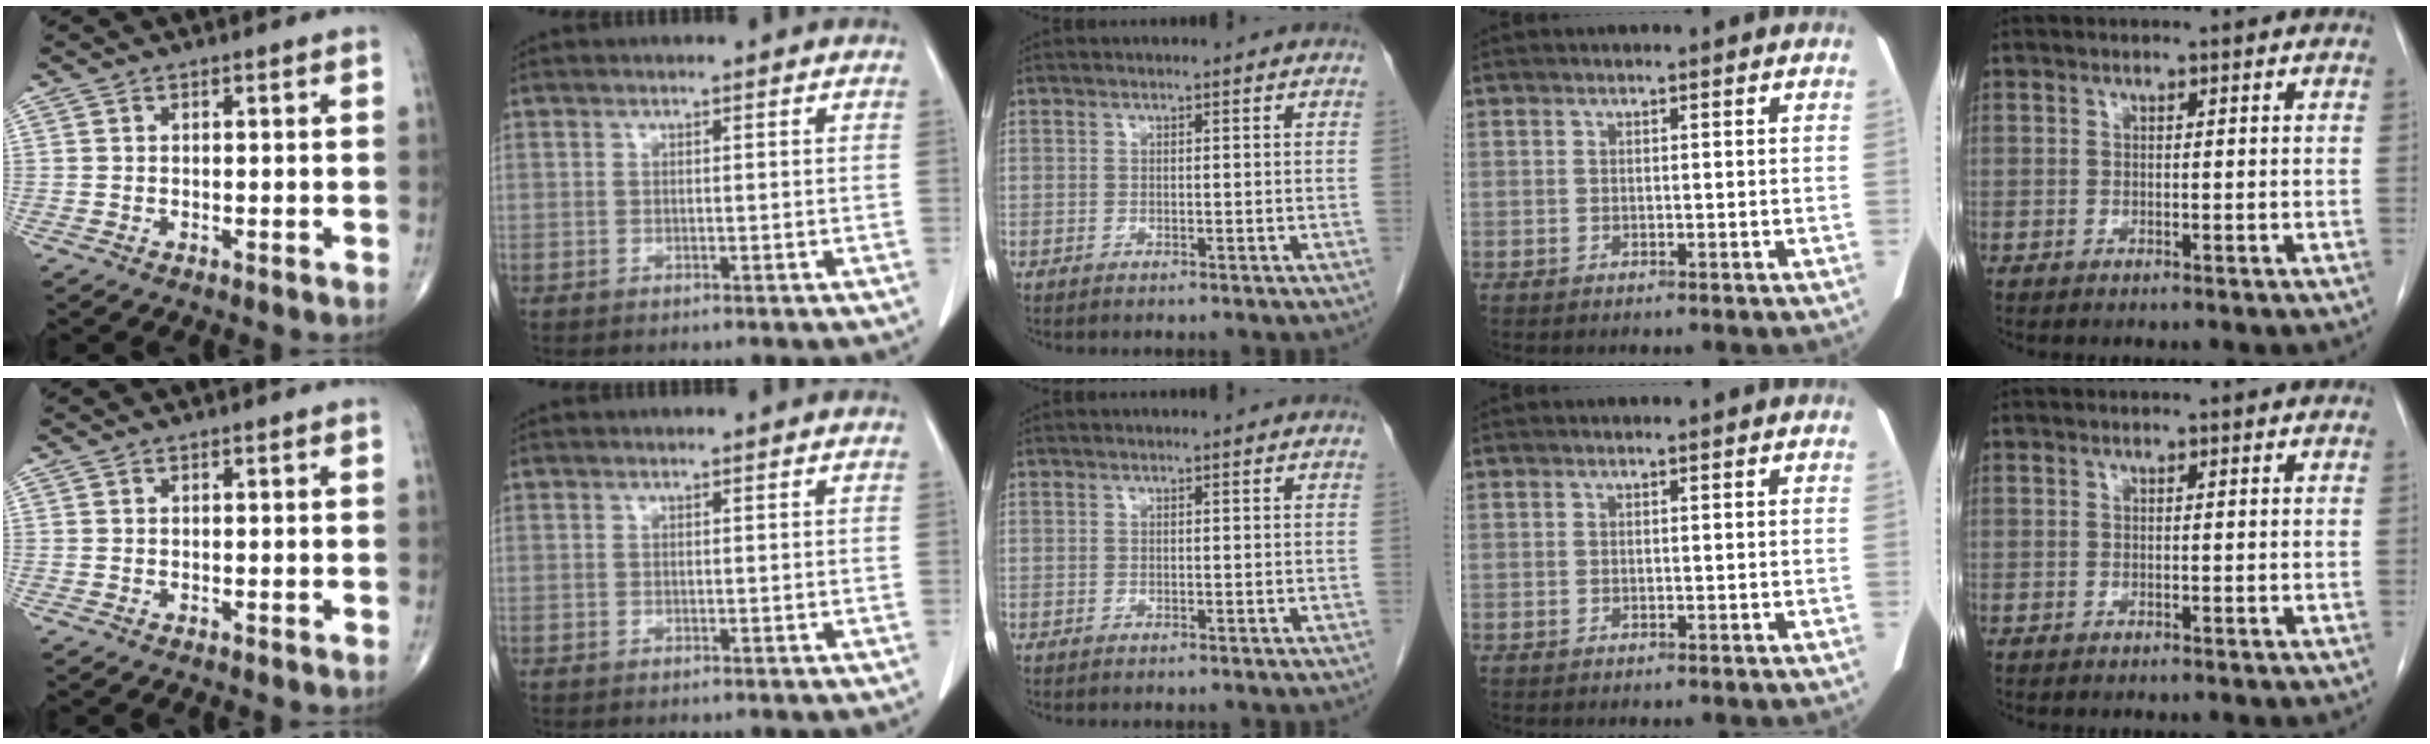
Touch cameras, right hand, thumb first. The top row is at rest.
{}